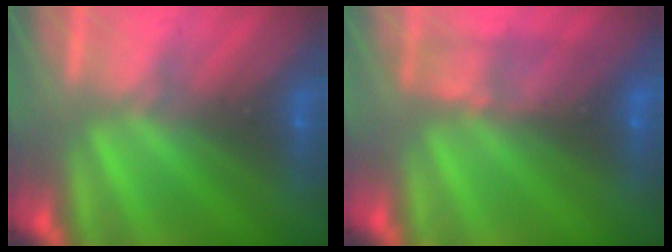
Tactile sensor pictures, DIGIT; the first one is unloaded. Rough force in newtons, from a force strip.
{"total": 2.4}